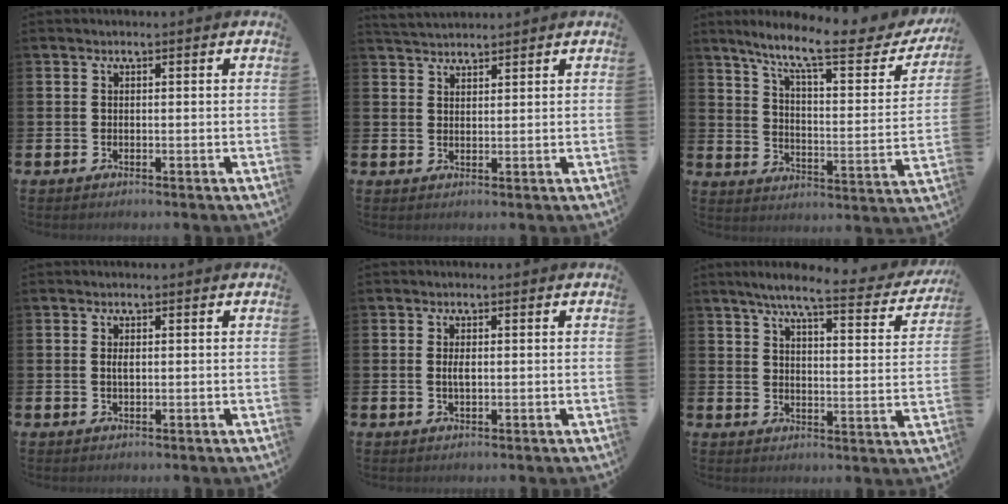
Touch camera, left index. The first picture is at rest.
{"total": 3.1, "force": [3.0, 0.4, 0.2], "torque": [-0.010, -0.011, 0.057]}
{"total": 11.1, "force": [8.7, 1.9, 6.7], "torque": [-0.140, -0.050, 0.137]}
{"total": 1.0, "force": [0.2, 0.4, 1.0], "torque": [-0.017, 0.003, 0.001]}
{"total": 1.7, "force": [0.1, 0.6, 1.5], "torque": [-0.028, 0.002, -0.002]}
{"total": 6.7, "force": [5.7, 0.7, 3.5], "torque": [-0.076, -0.035, 0.091]}